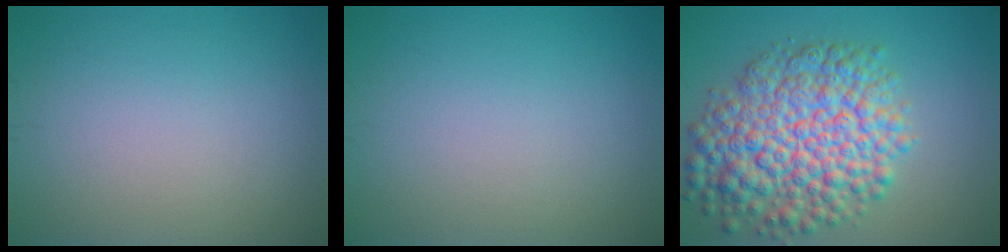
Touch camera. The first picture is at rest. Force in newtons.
{"total": 0.0}
{"total": 9.9, "press": 9.9, "slide": 0.3}